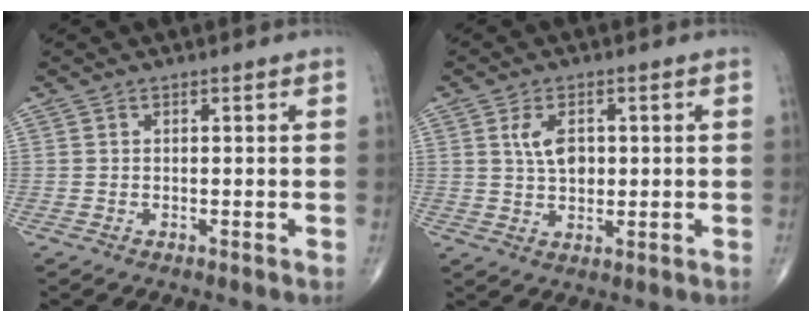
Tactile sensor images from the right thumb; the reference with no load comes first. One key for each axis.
{"total": 5.6, "fx": 1.2, "fy": 3.4, "fz": 4.3, "tx": -0.068, "ty": -0.004, "tz": 0.023}